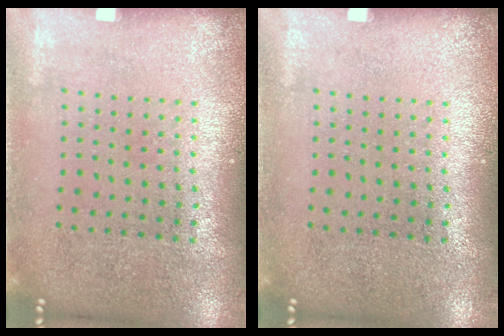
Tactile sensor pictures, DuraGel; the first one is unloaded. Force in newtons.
{"total": 0.0}